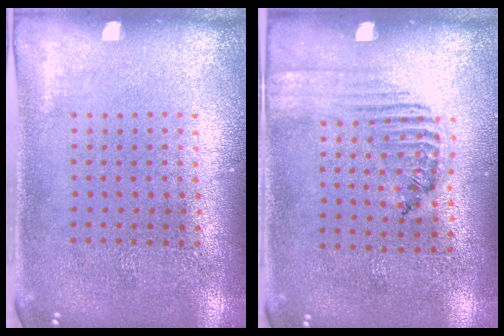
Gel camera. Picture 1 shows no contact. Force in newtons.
{"total": 1.6, "press": 1.2, "slide": 1.0}